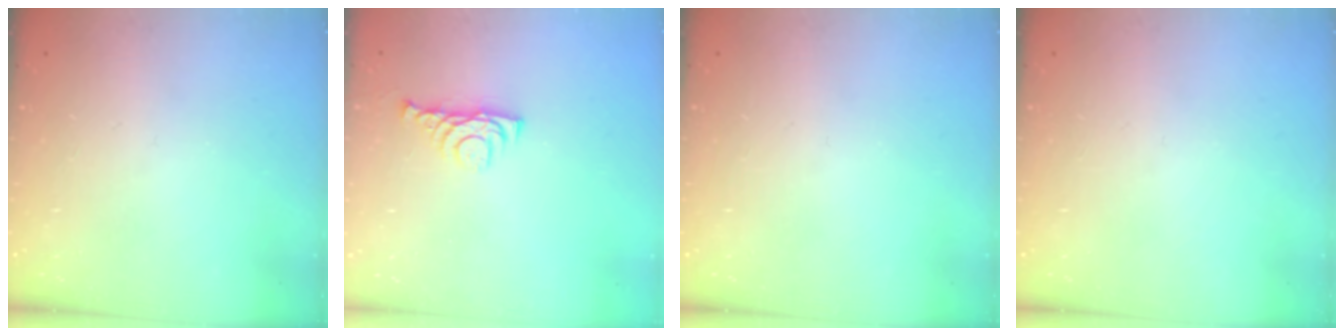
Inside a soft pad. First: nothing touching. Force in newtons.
{"total": 5.5, "press": 5.4, "slide": 1.1}
{"total": 0.0}
{"total": 0.0}